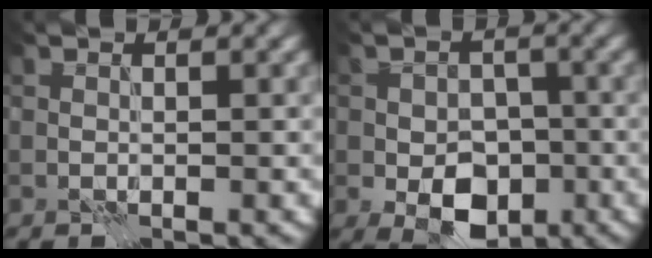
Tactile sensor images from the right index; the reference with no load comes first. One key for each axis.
{"total": 6.4, "fx": -2.2, "fy": 4.3, "fz": 4.3, "tx": -0.067, "ty": -0.009, "tz": -0.038}